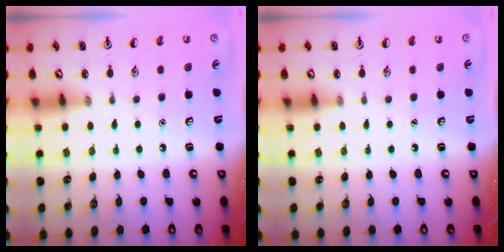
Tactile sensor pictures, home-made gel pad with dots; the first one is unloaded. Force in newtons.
{"total": 0.0}